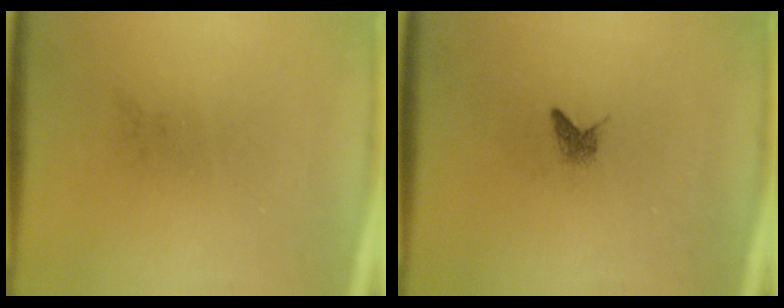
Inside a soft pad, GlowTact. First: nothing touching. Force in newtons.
{"total": 1.0}